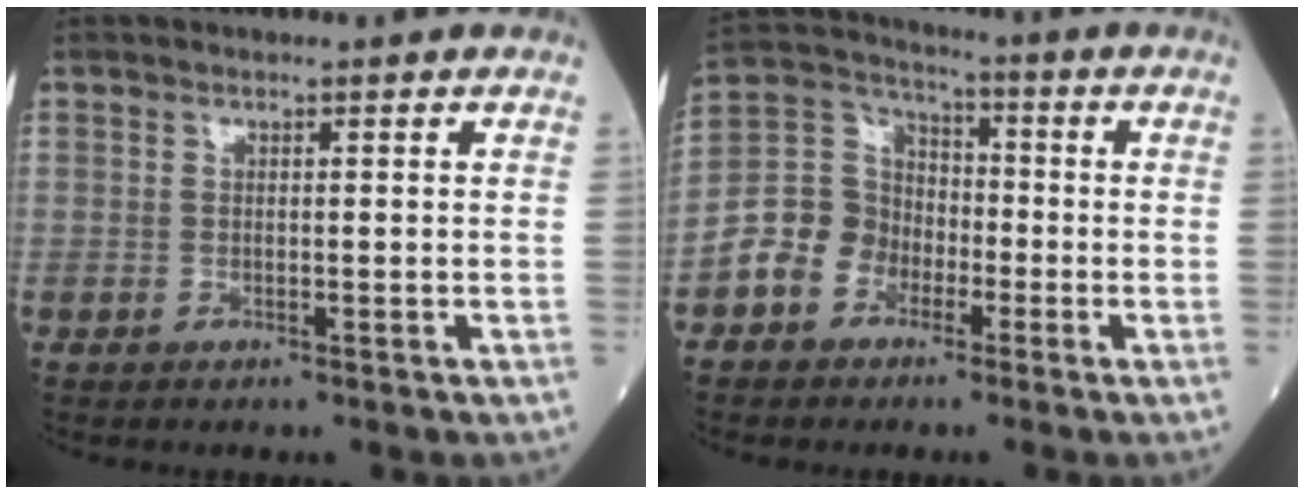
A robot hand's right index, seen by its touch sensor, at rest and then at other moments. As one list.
[{"total": 8.8, "force": [-3.8, 7.3, 3.1], "torque": [-0.084, 0.034, -0.071]}]